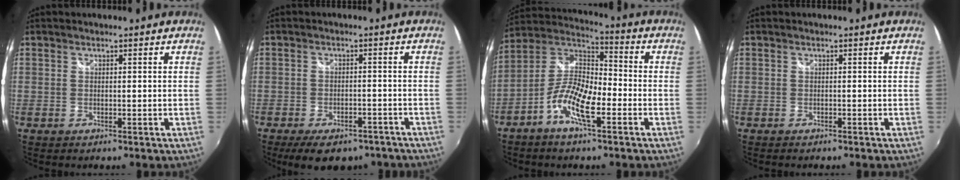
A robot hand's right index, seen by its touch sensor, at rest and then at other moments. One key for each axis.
{"total": 12.4, "fx": -9.4, "fy": 5.3, "fz": 6.2, "tx": -0.131, "ty": -0.014, "tz": -0.126}
{"total": 11.3, "fx": -5.1, "fy": 4.0, "fz": 9.3, "tx": -0.191, "ty": 0.005, "tz": -0.104}
{"total": 0.8, "fx": -0.7, "fy": 0.3, "fz": 0.3, "tx": -0.008, "ty": -0.003, "tz": -0.014}